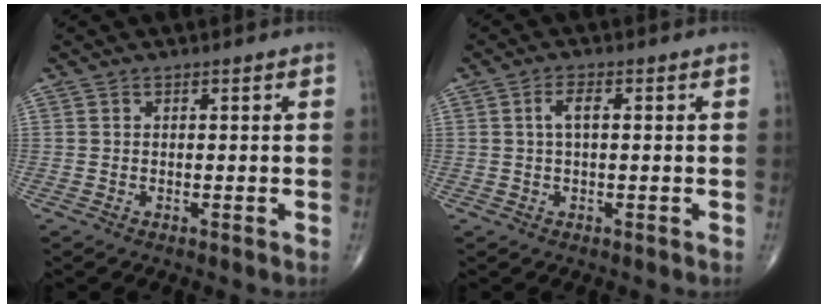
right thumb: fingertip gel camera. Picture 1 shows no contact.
{"total": 2.9, "force": [0.5, 1.2, 2.6], "torque": [-0.049, 0.009, 0.008]}